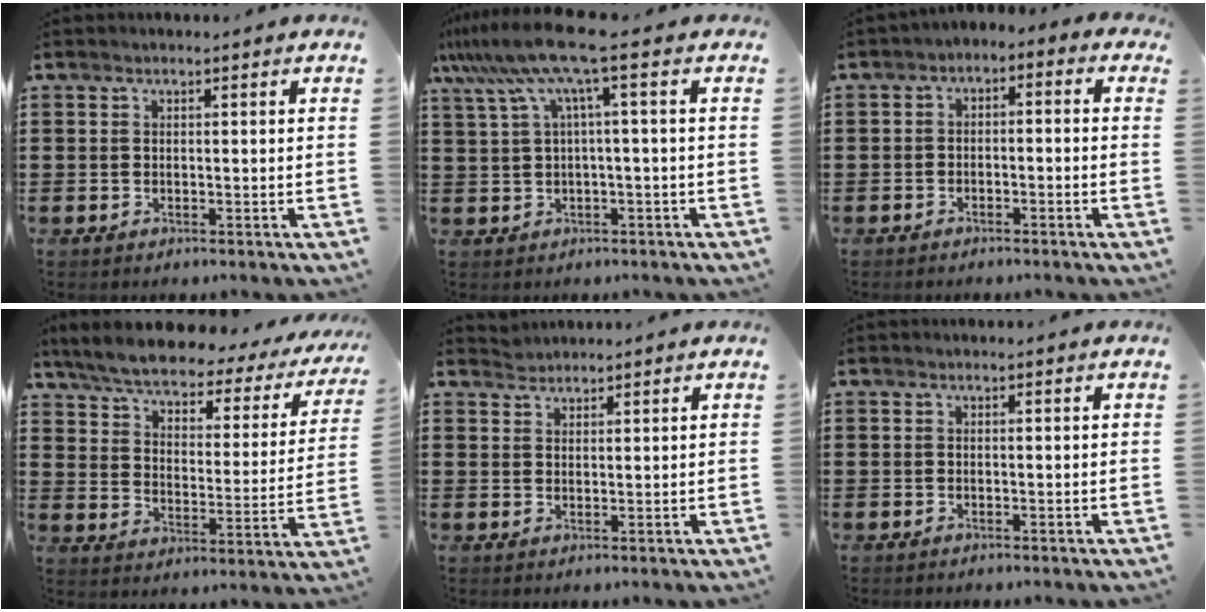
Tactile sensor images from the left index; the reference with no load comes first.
{"total": 8.9, "force": [3.5, -0.2, 8.2], "torque": [-0.182, -0.025, 0.056]}
{"total": 3.1, "force": [-3.0, 0.6, 0.2], "torque": [-0.016, 0.000, -0.068]}
{"total": 5.5, "force": [4.9, 1.1, 2.3], "torque": [-0.071, -0.030, 0.080]}
{"total": 1.5, "force": [1.5, 0.3, -0.3], "torque": [0.001, 0.001, 0.031]}
{"total": 0.0}